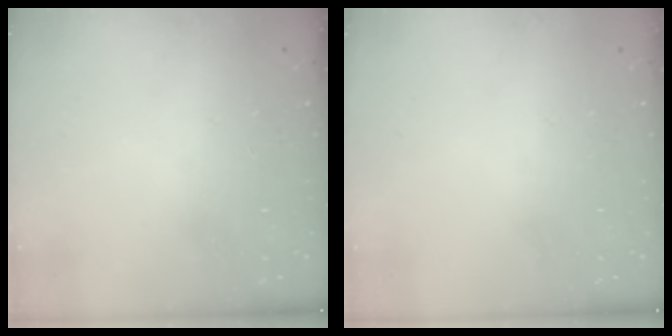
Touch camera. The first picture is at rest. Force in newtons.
{"total": 0.0}